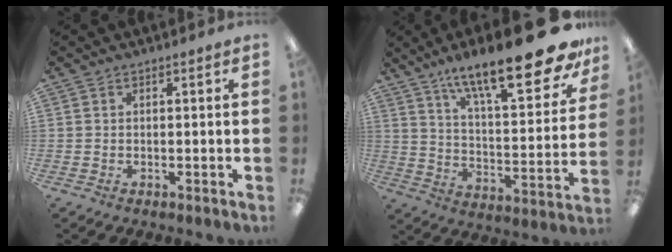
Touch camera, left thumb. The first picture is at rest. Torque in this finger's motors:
{"motor_torque": [1.08, 0.38, 1.86, -0.92, 0.31]}